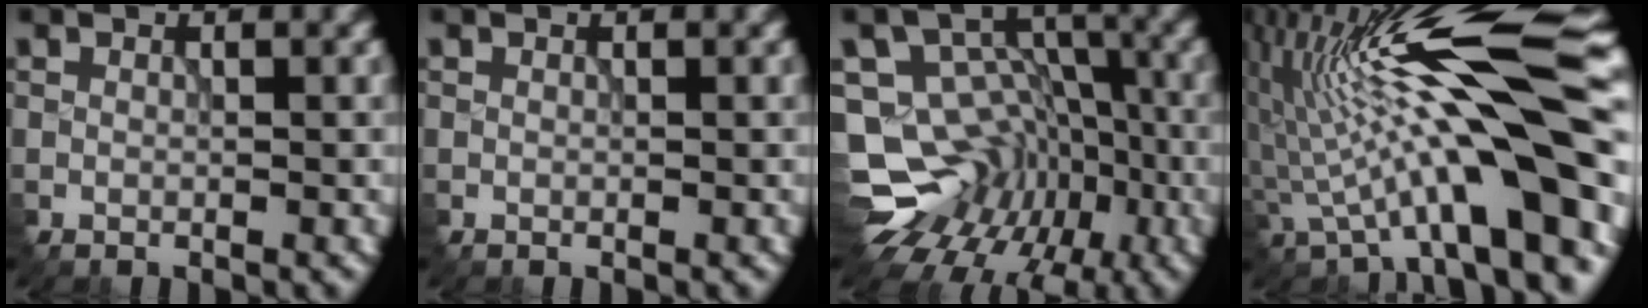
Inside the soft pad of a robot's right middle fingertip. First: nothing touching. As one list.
[{"total": 0.0}, {"total": 13.6, "force": [-6.0, 10.8, 5.7], "torque": [-0.100, -0.003, -0.097]}, {"total": 15.7, "force": [0.0, 3.7, 15.2], "torque": [-0.236, 0.029, 0.001]}]